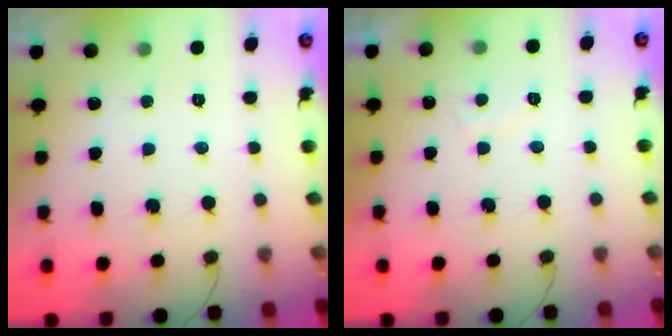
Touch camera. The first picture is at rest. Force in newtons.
{"total": 1.6, "press": 1.4, "slide": 0.7}